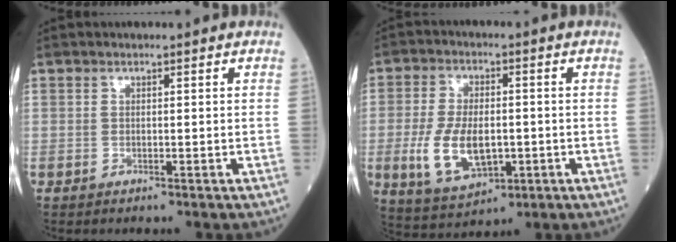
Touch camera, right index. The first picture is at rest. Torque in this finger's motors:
{"motor_torque": [0.79, -0.54, 0.76, 0.21]}